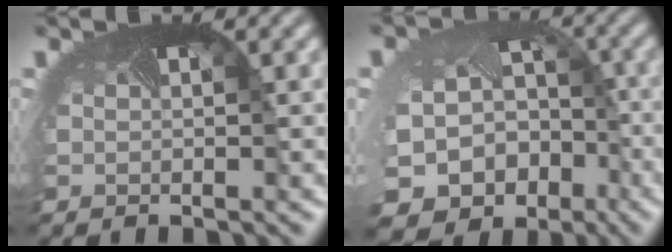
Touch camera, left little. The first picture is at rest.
{"total": 16.7, "force": [-9.2, 12.9, 5.4], "torque": [-0.114, -0.084, -0.109]}